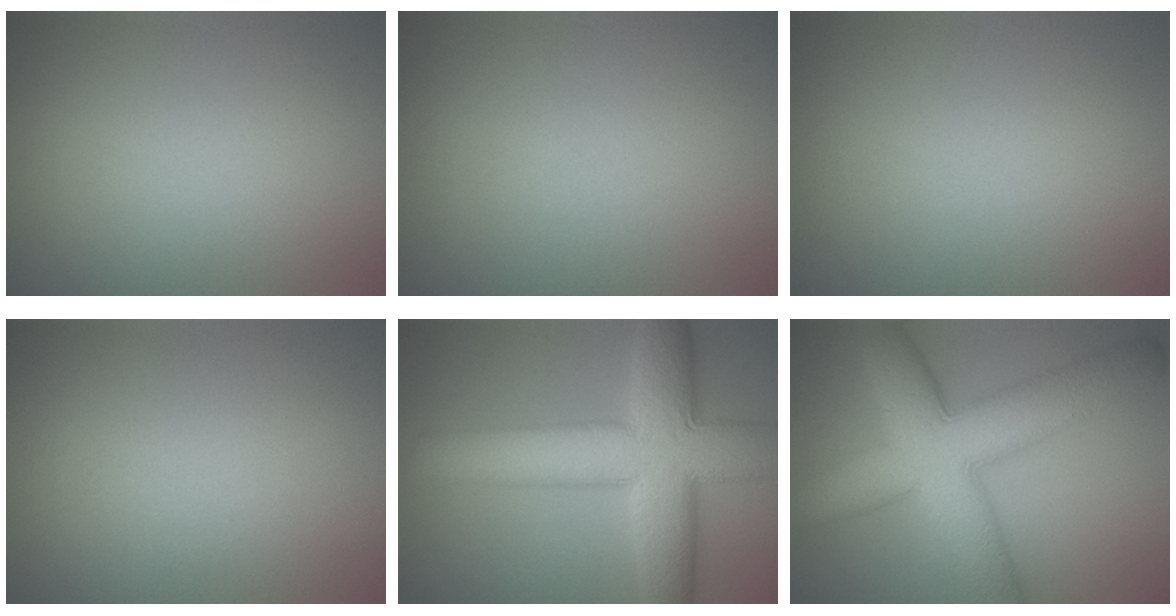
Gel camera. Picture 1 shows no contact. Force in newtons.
{"total": 0.0}
{"total": 0.0}
{"total": 0.0}
{"total": 10.5, "press": 10.5, "slide": 0.3}
{"total": 10.2, "press": 10.2, "slide": 0.3}